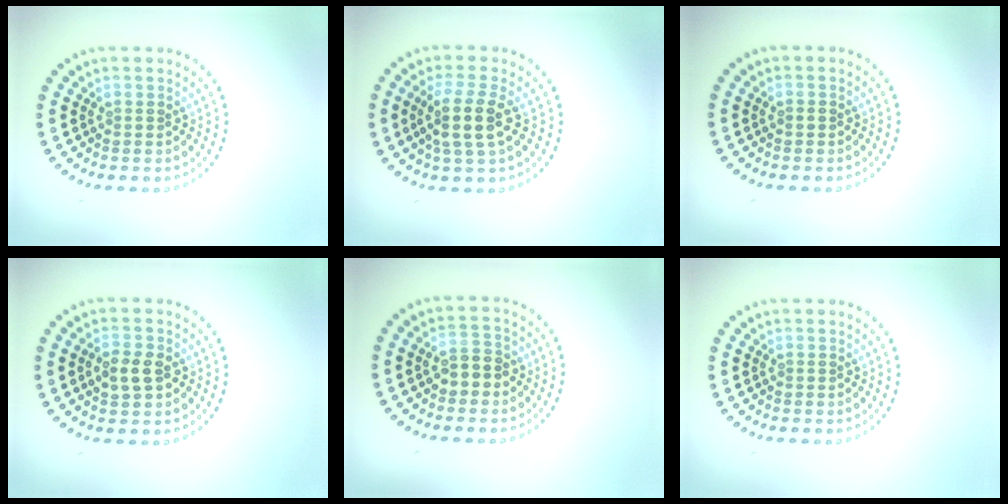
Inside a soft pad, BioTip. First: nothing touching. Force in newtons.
{"total": 3.4, "press": 2.9, "slide": 1.6}
{"total": 0.7, "press": 0.7, "slide": 0.1}
{"total": 2.6, "press": 2.6, "slide": 0.0}
{"total": 2.4, "press": 2.3, "slide": 0.6}
{"total": 0.0}